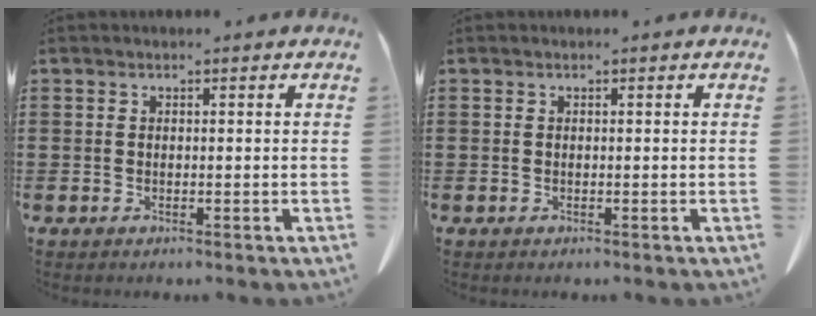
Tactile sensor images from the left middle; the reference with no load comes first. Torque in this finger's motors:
{"motor_torque": [0.50, 0.49, 0.01, 0.00]}